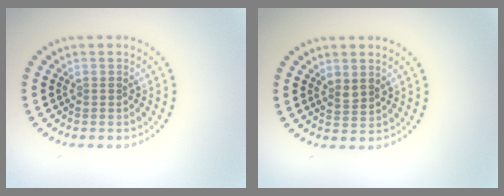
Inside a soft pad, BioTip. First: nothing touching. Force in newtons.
{"total": 1.4, "press": 1.2, "slide": 0.7}